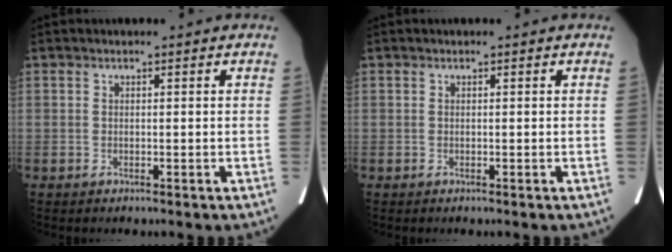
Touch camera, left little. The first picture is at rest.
{"total": 0.0}